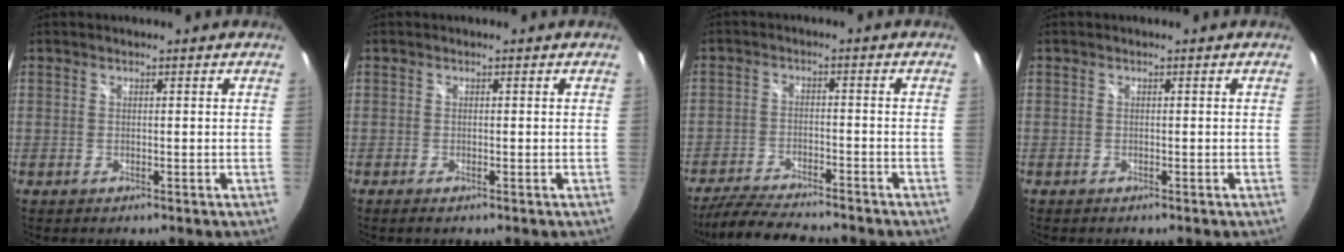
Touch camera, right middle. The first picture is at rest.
{"total": 0.8, "force": [-0.6, 0.1, 0.6], "torque": [-0.011, -0.003, -0.012]}
{"total": 12.0, "force": [-10.7, 2.2, 5.1], "torque": [-0.125, -0.017, -0.177]}
{"total": 0.6, "force": [-0.5, 0.2, 0.1], "torque": [-0.002, -0.003, -0.009]}